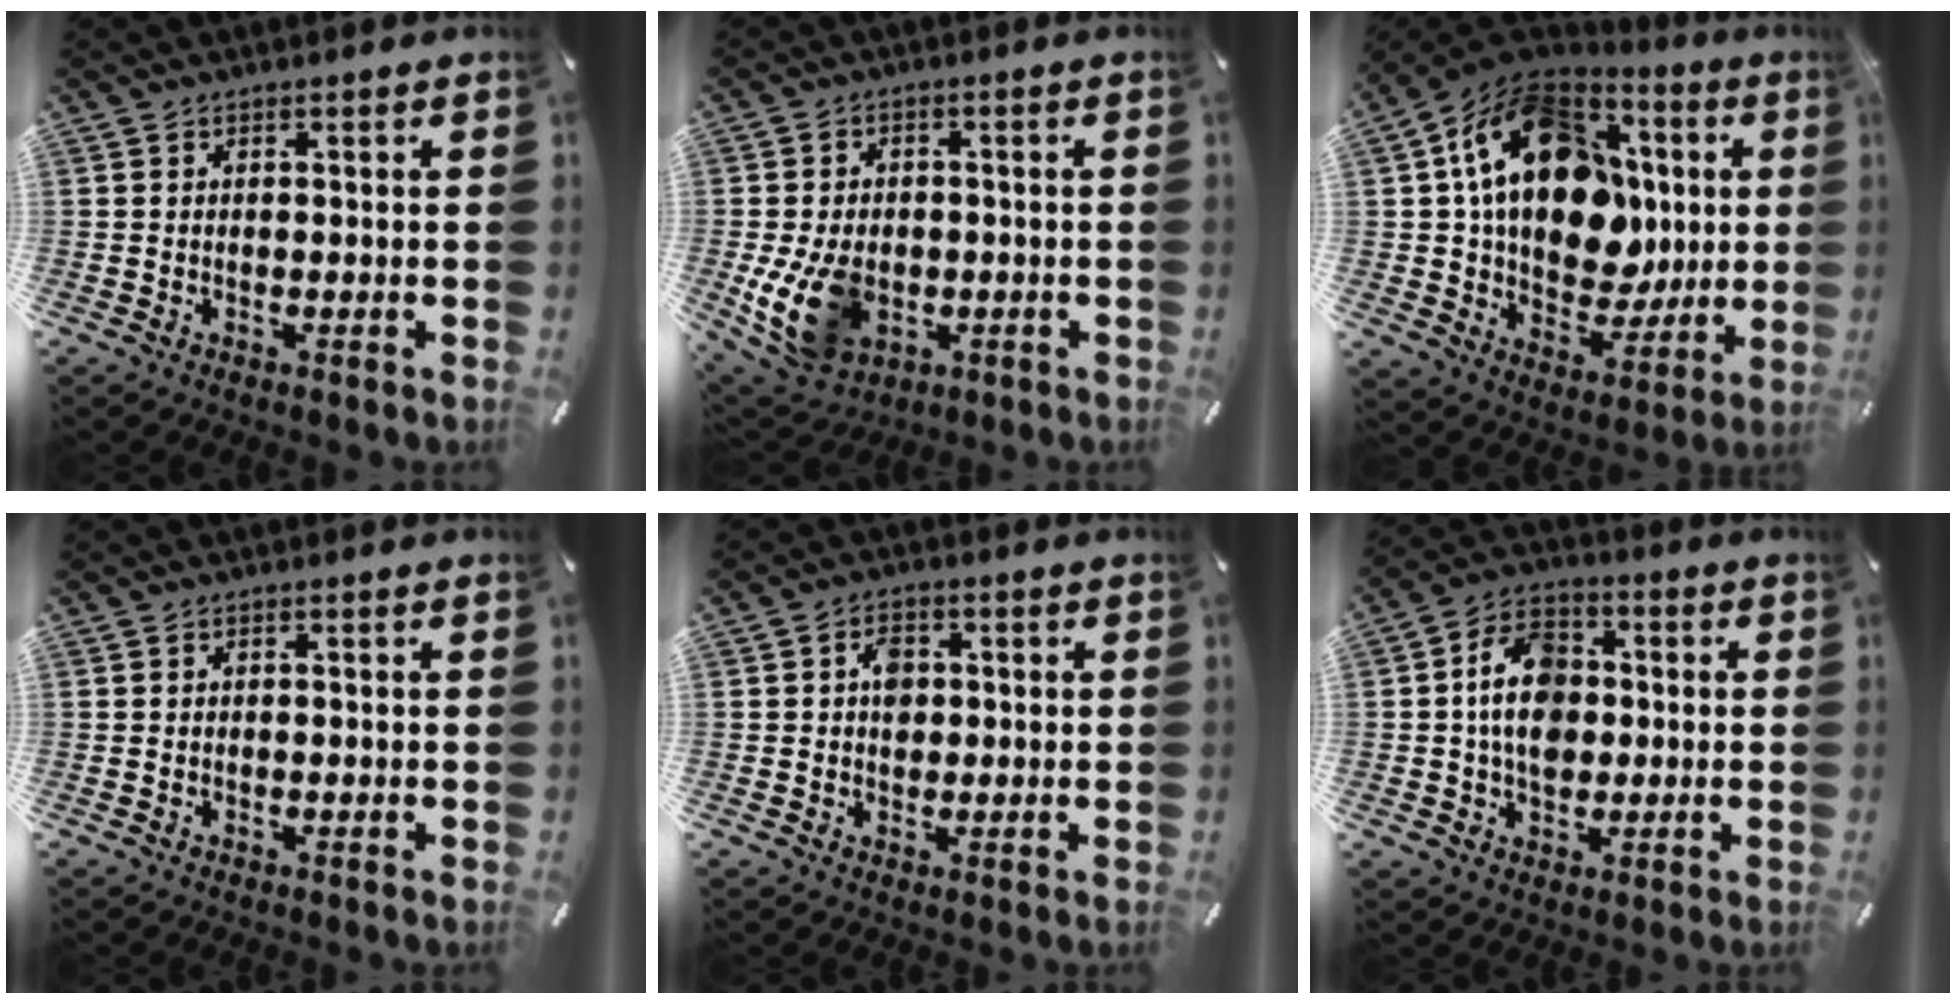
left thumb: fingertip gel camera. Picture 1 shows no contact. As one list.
[{"total": 12.2, "force": [-2.5, 8.9, 7.9], "torque": [-0.162, 0.003, -0.042]}, {"total": 22.0, "force": [4.2, 16.0, 14.6], "torque": [-0.242, -0.004, 0.076]}, {"total": 0.0}, {"total": 4.6, "force": [0.4, 3.6, 2.9], "torque": [-0.032, -0.001, 0.002]}, {"total": 11.5, "force": [0.0, 8.7, 7.5], "torque": [-0.138, 0.014, 0.000]}]